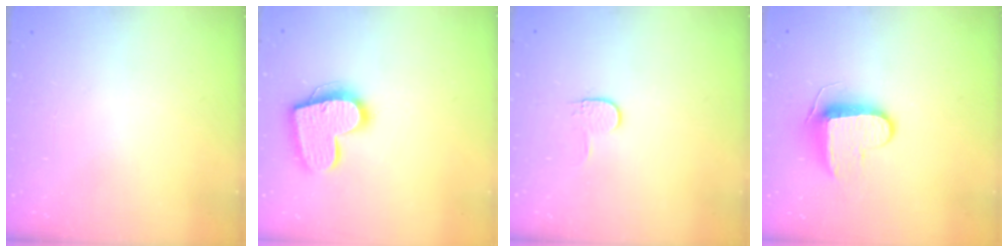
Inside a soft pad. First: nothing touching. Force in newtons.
{"total": 16.4, "press": 16.4, "slide": 1.2}
{"total": 3.9, "press": 3.9, "slide": 0.4}
{"total": 8.9, "press": 8.9, "slide": 0.2}